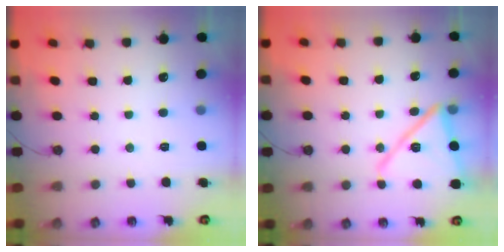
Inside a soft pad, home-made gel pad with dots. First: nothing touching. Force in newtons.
{"total": 16.2, "press": 16.2, "slide": 1.1}